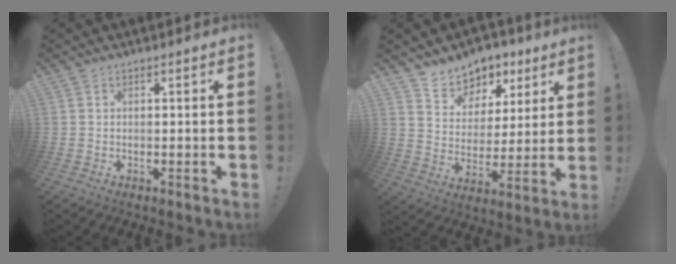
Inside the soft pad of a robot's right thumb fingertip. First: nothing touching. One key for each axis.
{"total": 8.9, "fx": 6.5, "fy": 6.0, "fz": 1.3, "tx": -0.021, "ty": -0.059, "tz": 0.121}